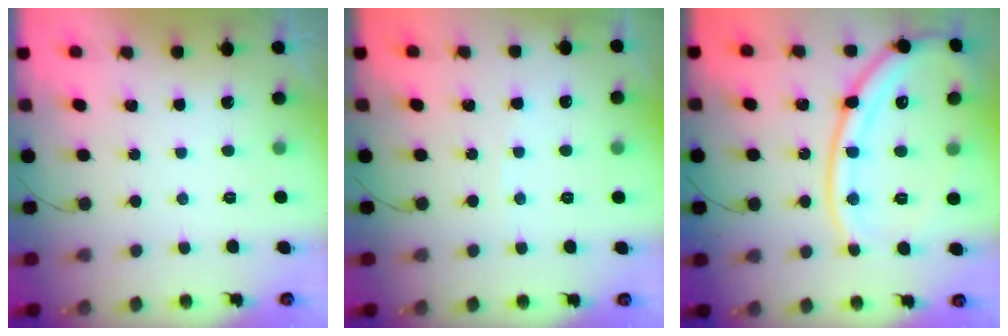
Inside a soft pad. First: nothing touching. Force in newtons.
{"total": 1.8, "press": 1.7, "slide": 0.2}
{"total": 19.5, "press": 19.5, "slide": 1.3}